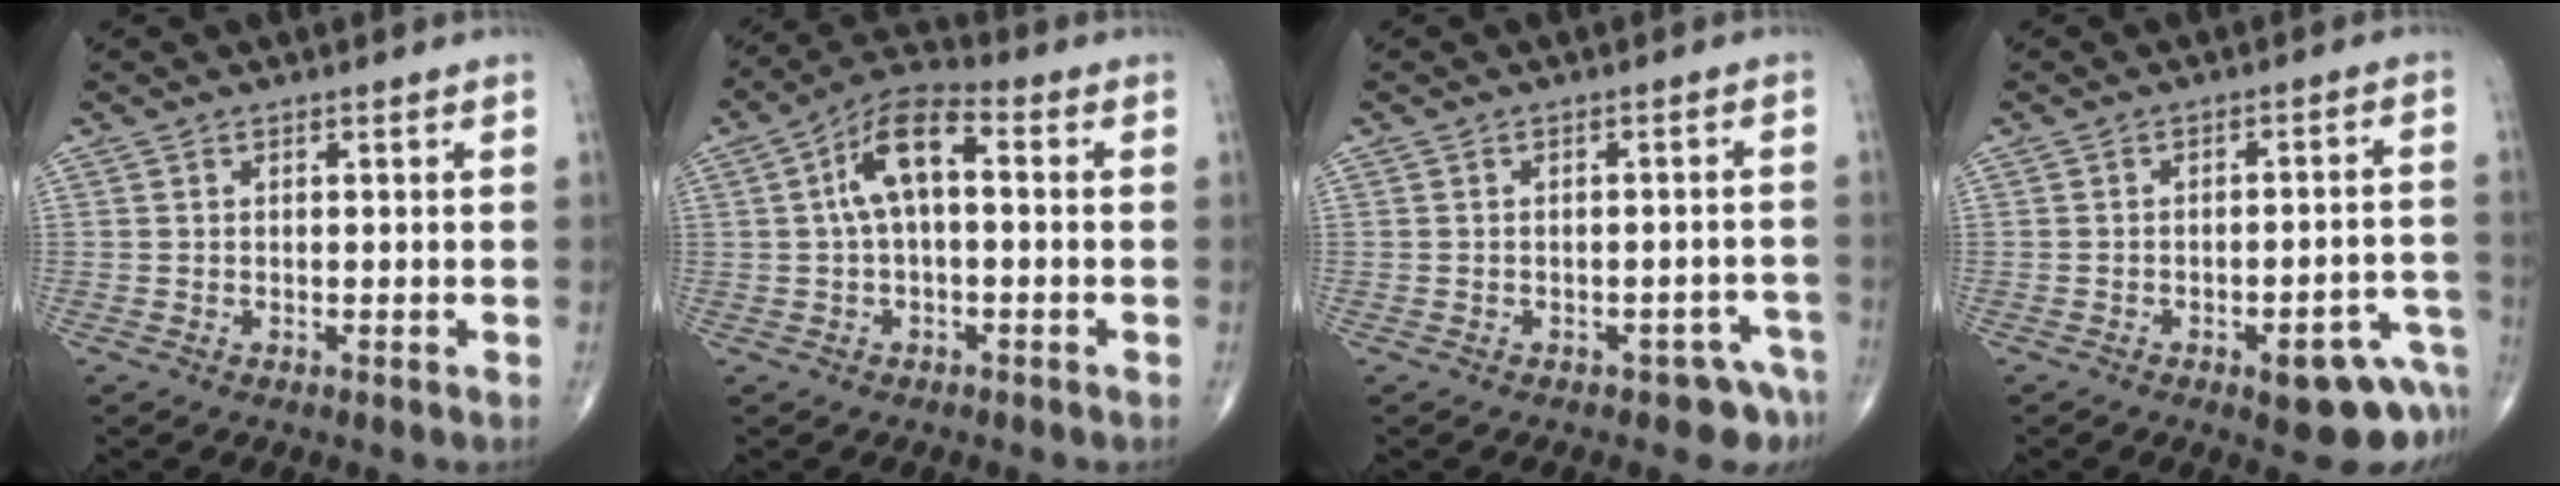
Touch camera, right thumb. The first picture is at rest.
{"total": 9.7, "force": [1.0, 4.4, 8.5], "torque": [-0.154, 0.036, 0.006]}
{"total": 4.2, "force": [-2.9, 2.3, 1.9], "torque": [-0.010, 0.025, -0.034]}
{"total": 11.2, "force": [-6.0, 4.1, 8.6], "torque": [-0.076, 0.041, -0.067]}